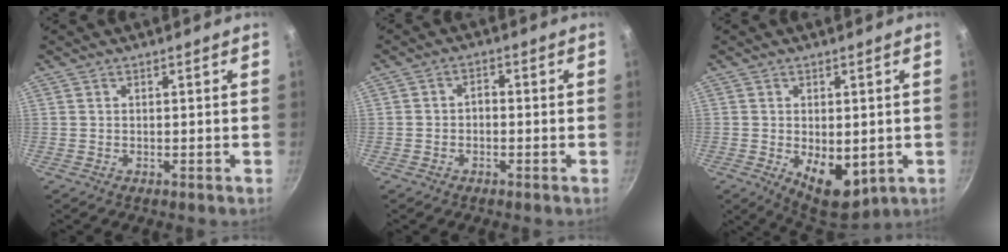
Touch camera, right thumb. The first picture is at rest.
{"total": 2.1, "force": [-0.8, 1.6, 1.3], "torque": [-0.016, 0.015, -0.015]}
{"total": 9.8, "force": [-1.8, 5.5, 7.9], "torque": [-0.088, -0.013, -0.009]}